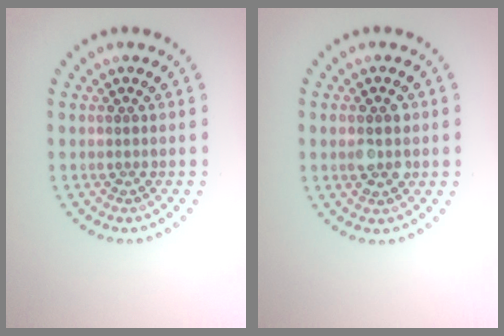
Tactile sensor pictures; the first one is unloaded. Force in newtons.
{"total": 2.6, "press": 2.6, "slide": 0.2}